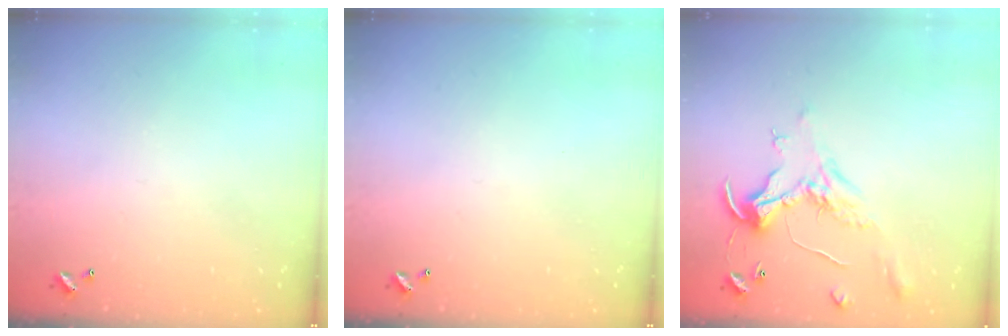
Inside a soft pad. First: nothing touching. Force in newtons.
{"total": 0.0}
{"total": 0.8, "press": 0.5, "slide": 0.6}